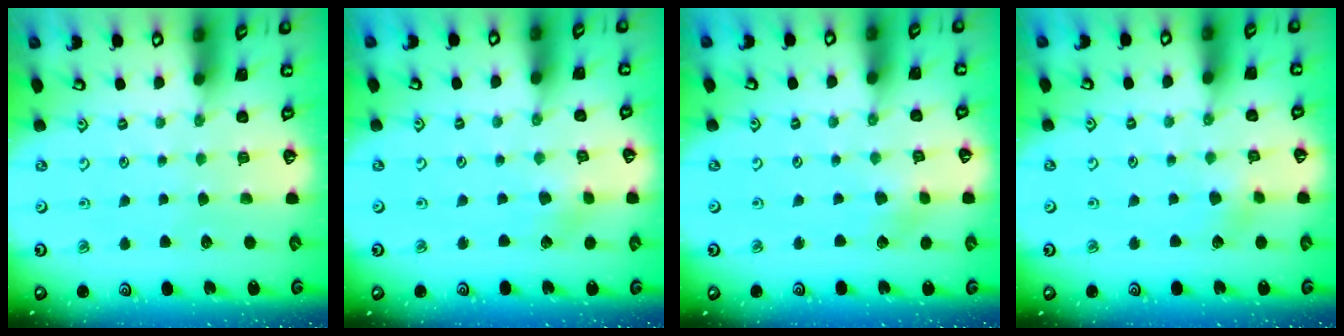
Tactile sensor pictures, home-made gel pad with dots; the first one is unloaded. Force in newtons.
{"total": 2.7, "press": 2.7, "slide": 0.3}
{"total": 2.7, "press": 2.7, "slide": 0.3}
{"total": 2.6, "press": 2.6, "slide": 0.4}